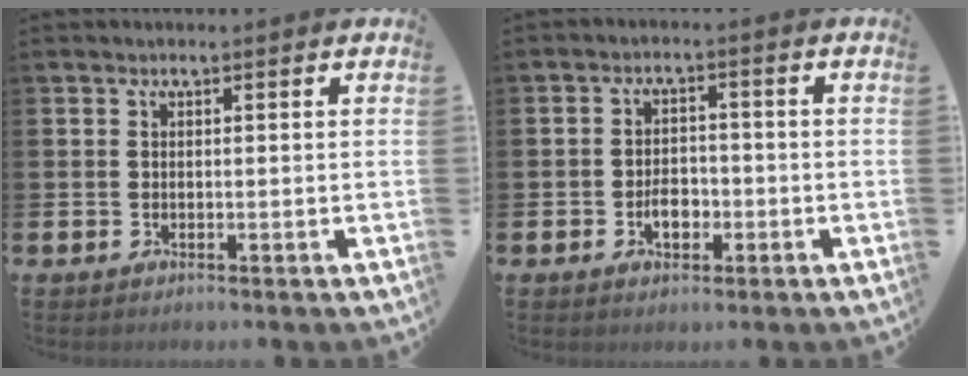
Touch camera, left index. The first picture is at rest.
{"total": 3.3, "force": [-1.2, 2.1, 2.2], "torque": [-0.022, -0.004, -0.028]}